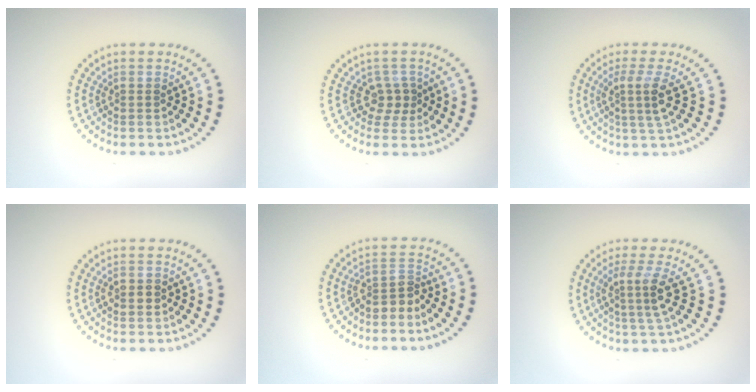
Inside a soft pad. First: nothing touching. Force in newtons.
{"total": 1.9, "press": 1.4, "slide": 1.2}
{"total": 3.0, "press": 2.2, "slide": 2.0}
{"total": 1.7, "press": 1.7, "slide": 0.1}
{"total": 2.0, "press": 1.4, "slide": 1.4}
{"total": 3.1, "press": 2.2, "slide": 2.1}